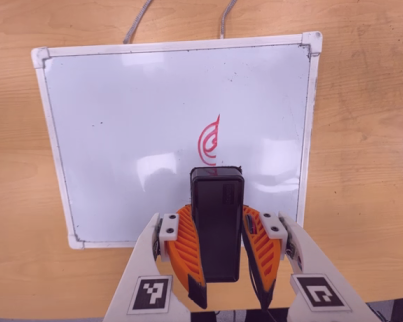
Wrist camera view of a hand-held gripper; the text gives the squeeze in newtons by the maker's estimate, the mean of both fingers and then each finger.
{"total": 10.3, "left": 8.7, "right": 11.9}